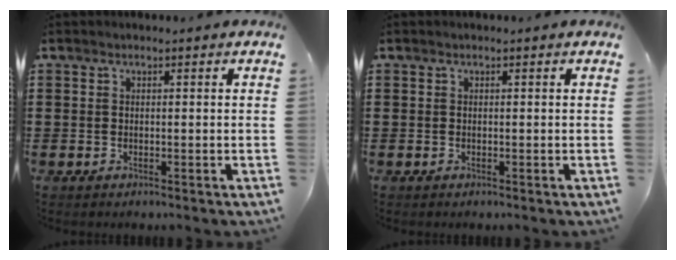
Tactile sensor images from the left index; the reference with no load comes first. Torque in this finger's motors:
{"motor_torque": [0.00, 0.00, 0.00, 0.00]}